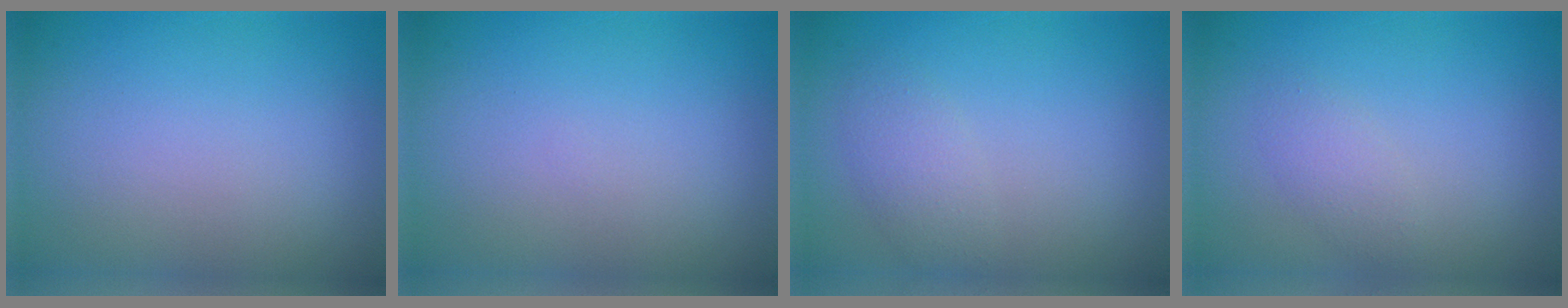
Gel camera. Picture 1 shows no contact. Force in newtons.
{"total": 0.0}
{"total": 2.0, "press": 2.0, "slide": 0.0}
{"total": 1.5, "press": 1.5, "slide": 0.1}